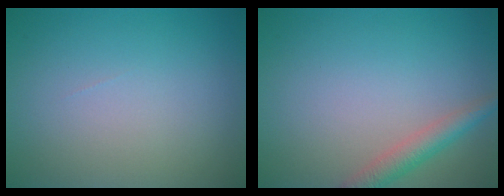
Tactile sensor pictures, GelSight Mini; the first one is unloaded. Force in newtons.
{"total": 2.6, "press": 2.6, "slide": 0.2}